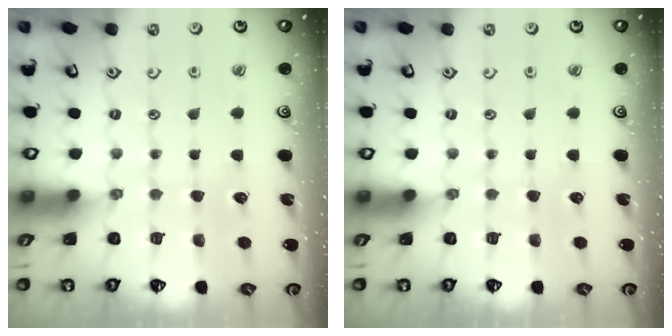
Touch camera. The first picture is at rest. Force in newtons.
{"total": 0.0}